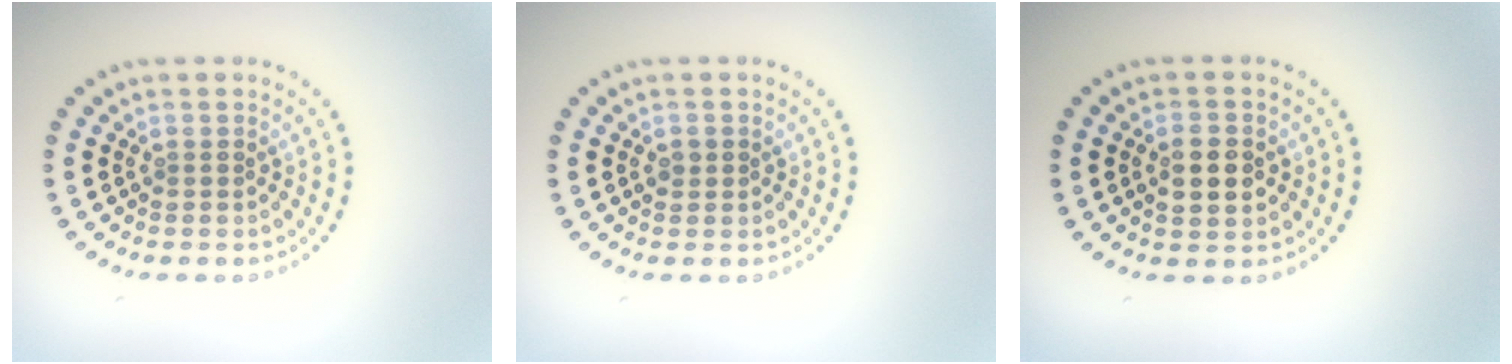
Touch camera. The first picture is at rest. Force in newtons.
{"total": 0.9, "press": 0.9, "slide": 0.0}
{"total": 2.9, "press": 2.9, "slide": 0.2}